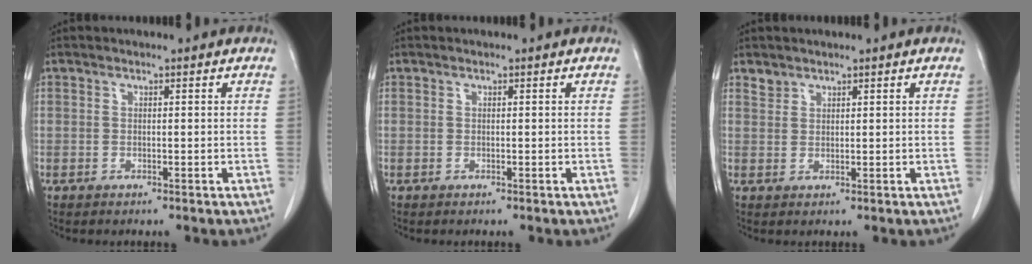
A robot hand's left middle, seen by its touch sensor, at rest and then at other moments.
{"total": 0.0}
{"total": 1.4, "force": [1.2, 0.6, -0.1], "torque": [0.006, 0.003, 0.023]}